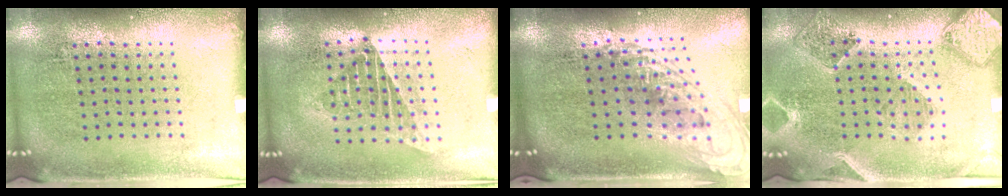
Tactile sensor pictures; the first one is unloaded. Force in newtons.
{"total": 1.3, "press": 1.2, "slide": 0.6}
{"total": 2.0, "press": 1.5, "slide": 1.3}
{"total": 1.6, "press": 1.6, "slide": 0.3}